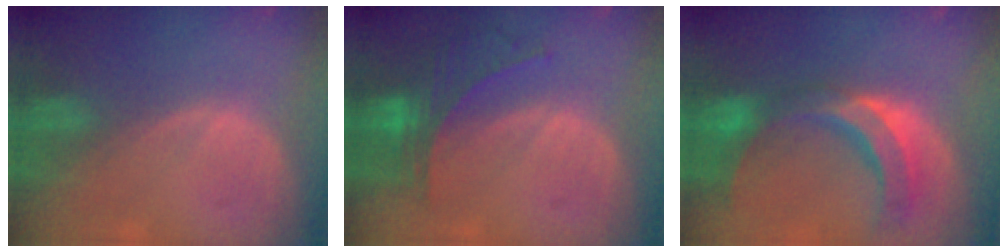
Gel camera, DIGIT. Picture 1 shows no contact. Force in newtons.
{"total": 5.7, "press": 5.7, "slide": 0.3}
{"total": 10.8, "press": 9.3, "slide": 5.5}